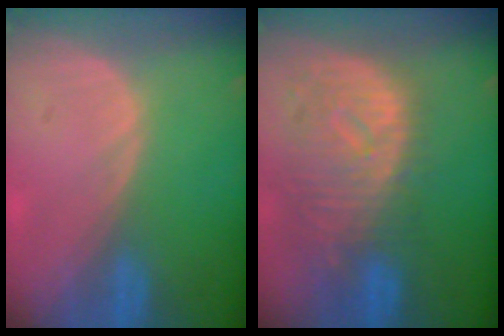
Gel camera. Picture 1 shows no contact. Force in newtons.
{"total": 11.0, "press": 9.8, "slide": 5.0}